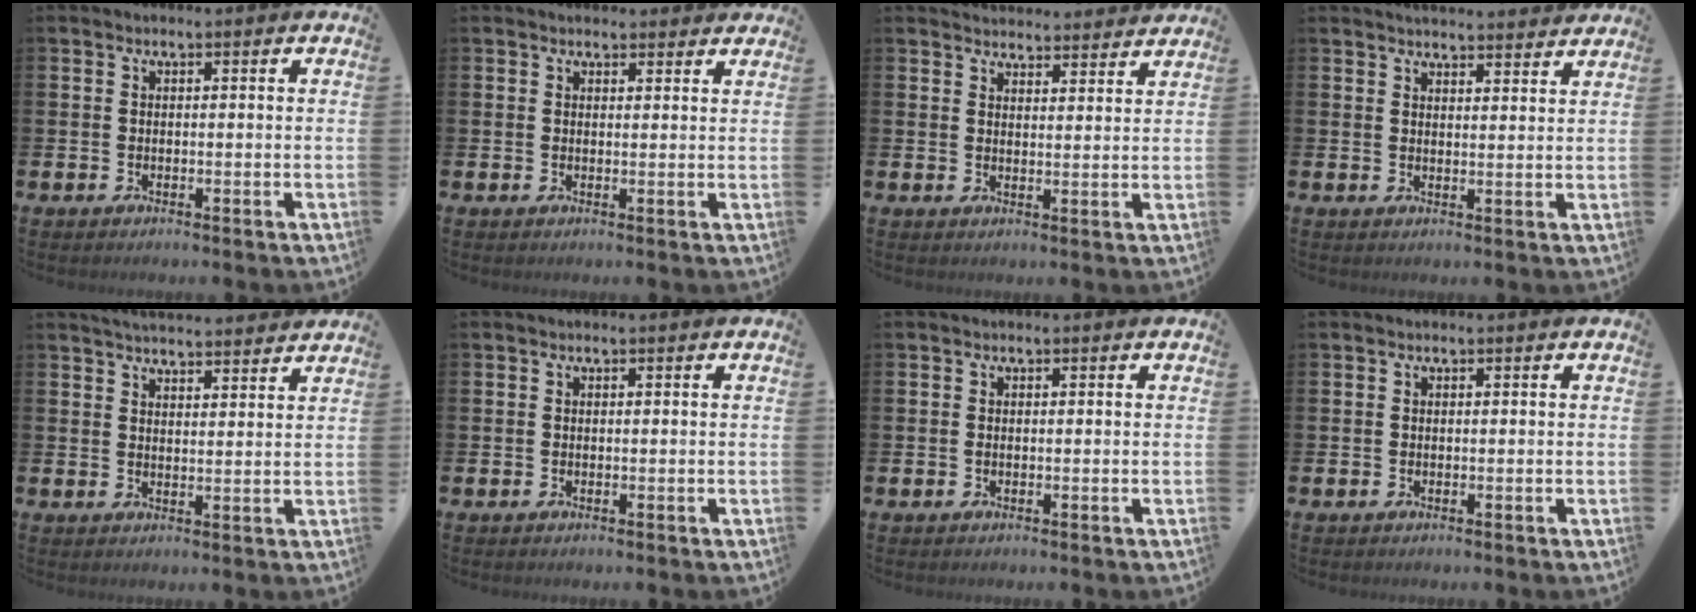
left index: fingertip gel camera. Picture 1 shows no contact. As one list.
[{"total": 1.9, "force": [1.8, 0.7, -0.1], "torque": [0.012, -0.005, 0.032]}, {"total": 3.8, "force": [3.8, 0.6, -0.1], "torque": [0.006, -0.027, 0.067]}, {"total": 3.8, "force": [3.8, 0.1, 0.1], "torque": [-0.006, -0.022, 0.068]}, {"total": 4.0, "force": [4.0, 0.1, 0.3], "torque": [-0.010, -0.025, 0.072]}, {"total": 0.0}, {"total": 0.0}, {"total": 0.0}]